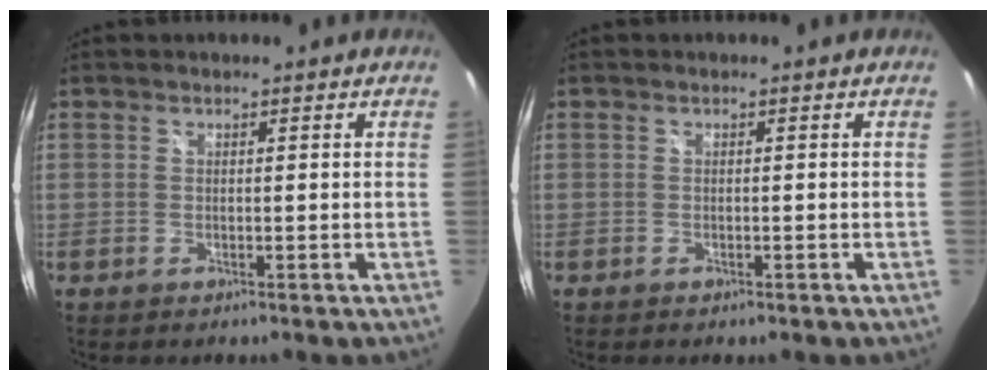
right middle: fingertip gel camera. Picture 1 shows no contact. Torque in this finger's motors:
{"motor_torque": [-0.28, -0.19, -0.05, 0.00]}